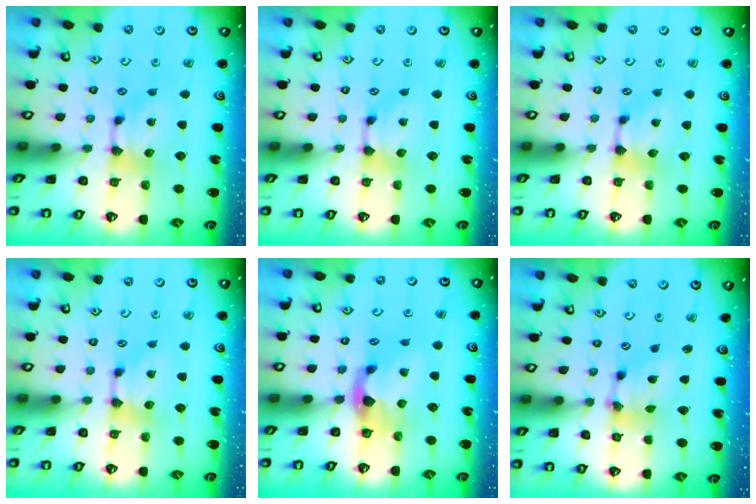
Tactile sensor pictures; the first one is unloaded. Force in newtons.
{"total": 0.0}
{"total": 1.1, "press": 0.4, "slide": 1.1}
{"total": 0.0}
{"total": 2.9, "press": 2.6, "slide": 1.3}
{"total": 4.3, "press": 3.9, "slide": 1.7}